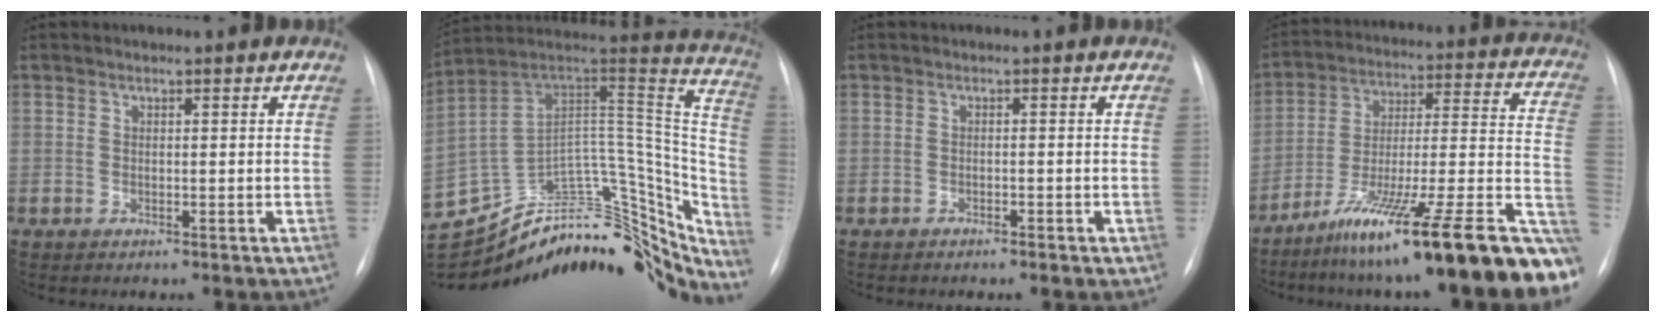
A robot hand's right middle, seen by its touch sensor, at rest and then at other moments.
{"total": 35.0, "force": [-28.7, 15.3, 13.0], "torque": [-0.181, 0.065, -0.364]}
{"total": 1.1, "force": [-0.8, 0.5, 0.7], "torque": [-0.015, 0.000, -0.010]}
{"total": 29.3, "force": [-20.3, 3.0, 20.9], "torque": [-0.209, 0.004, -0.317]}